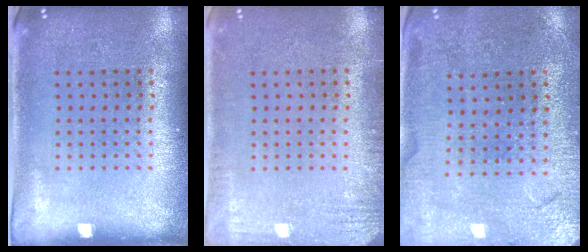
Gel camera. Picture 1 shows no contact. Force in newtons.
{"total": 2.1, "press": 2.1, "slide": 0.2}
{"total": 1.0, "press": 0.9, "slide": 0.3}